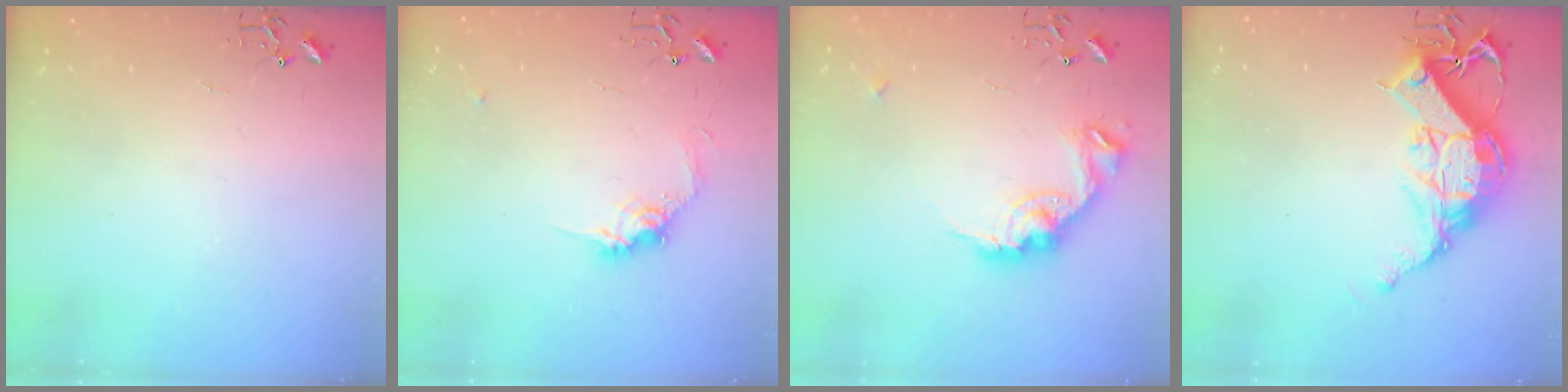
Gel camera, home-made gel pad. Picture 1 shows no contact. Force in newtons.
{"total": 9.4, "press": 9.4, "slide": 0.3}
{"total": 14.2, "press": 14.2, "slide": 0.5}
{"total": 15.3, "press": 15.2, "slide": 1.3}